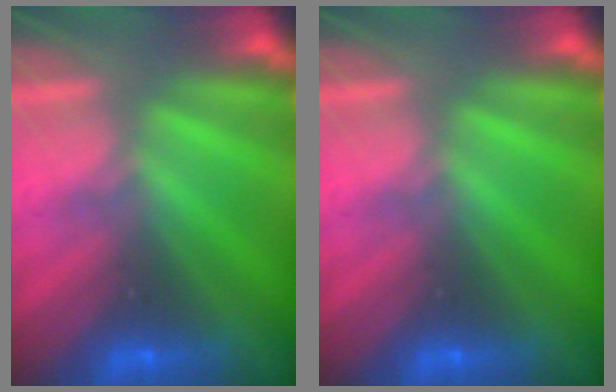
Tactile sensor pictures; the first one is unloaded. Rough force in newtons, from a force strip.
{"total": 0.0}